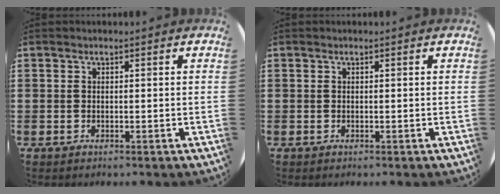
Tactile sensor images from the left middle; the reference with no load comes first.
{"total": 0.0}